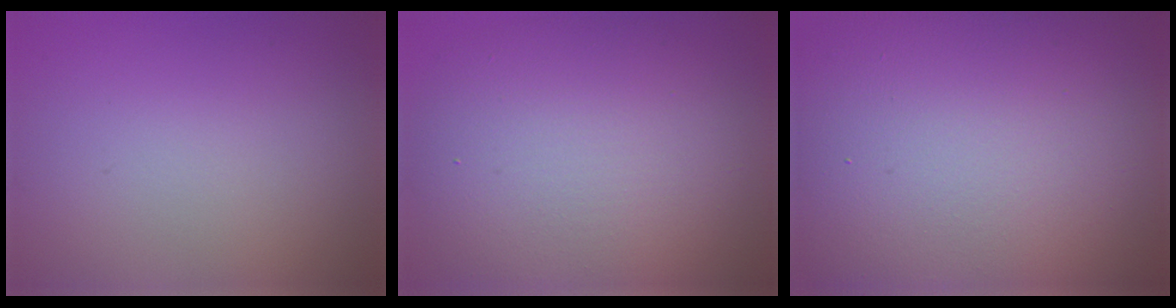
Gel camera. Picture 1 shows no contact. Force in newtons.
{"total": 10.9, "press": 10.9, "slide": 0.6}
{"total": 21.2, "press": 21.2, "slide": 1.4}